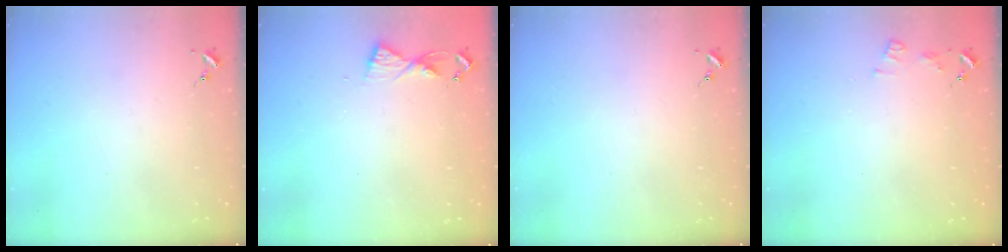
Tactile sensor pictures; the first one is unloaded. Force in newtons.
{"total": 5.5, "press": 5.4, "slide": 0.6}
{"total": 0.0}
{"total": 5.2, "press": 5.2, "slide": 0.7}